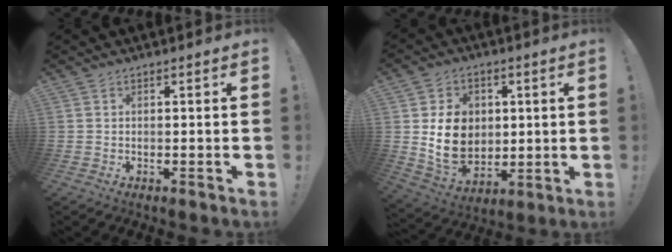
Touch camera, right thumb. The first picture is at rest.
{"total": 14.6, "force": [2.7, 12.2, 7.6], "torque": [-0.131, -0.023, 0.055]}